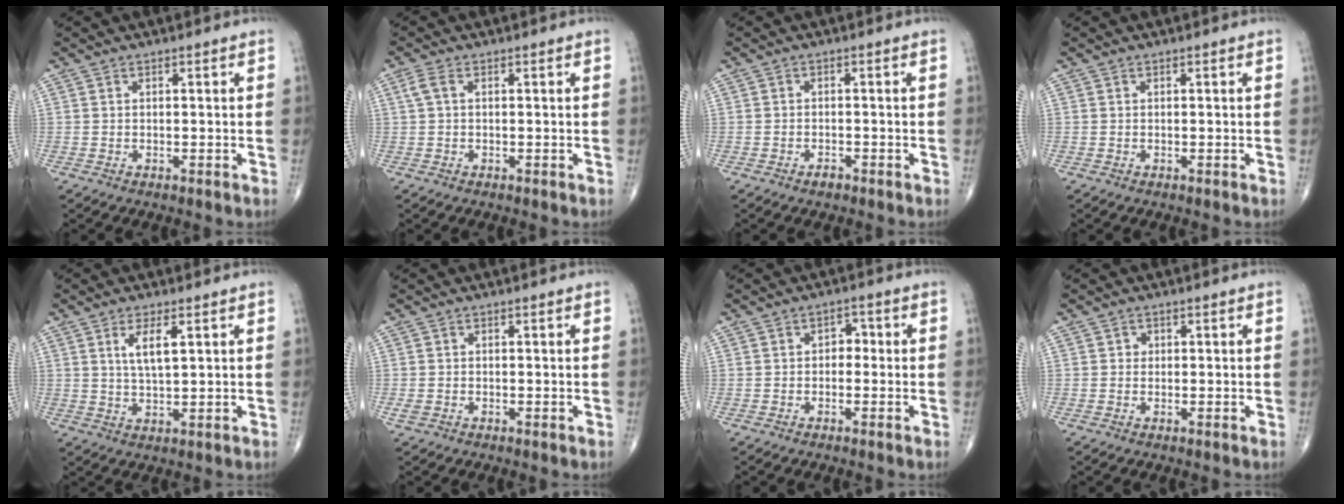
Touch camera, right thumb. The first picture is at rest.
{"total": 2.1, "force": [0.5, 1.0, 1.8], "torque": [-0.047, 0.012, 0.011]}
{"total": 1.4, "force": [-1.1, 0.8, 0.6], "torque": [-0.009, 0.004, -0.018]}
{"total": 0.0}
{"total": 5.4, "force": [2.0, 1.7, 4.7], "torque": [-0.090, -0.014, 0.041]}
{"total": 1.4, "force": [-0.4, 1.0, 0.9], "torque": [-0.023, 0.000, -0.008]}
{"total": 2.6, "force": [-0.2, 1.9, 1.7], "torque": [-0.006, 0.011, -0.012]}
{"total": 1.1, "force": [0.1, 1.0, 0.3], "torque": [0.003, 0.003, 0.000]}